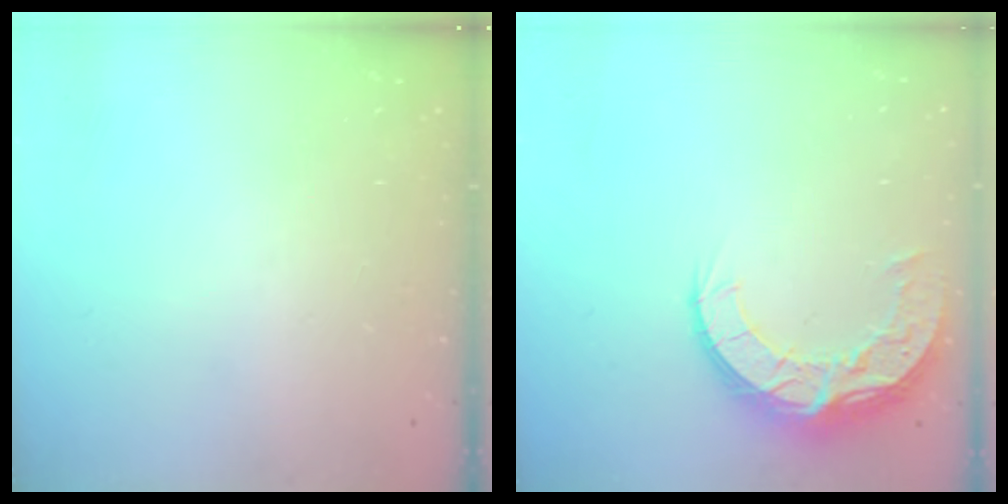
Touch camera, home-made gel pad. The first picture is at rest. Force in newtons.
{"total": 12.0, "press": 11.9, "slide": 0.8}